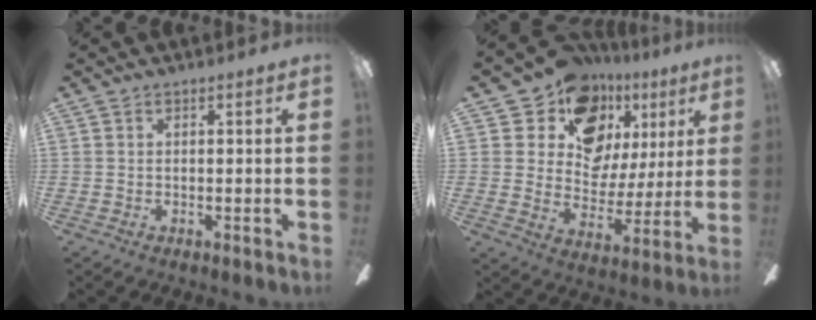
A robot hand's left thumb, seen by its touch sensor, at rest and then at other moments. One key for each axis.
{"total": 16.3, "fx": 9.7, "fy": 11.5, "fz": 6.1, "tx": -0.110, "ty": -0.049, "tz": 0.184}